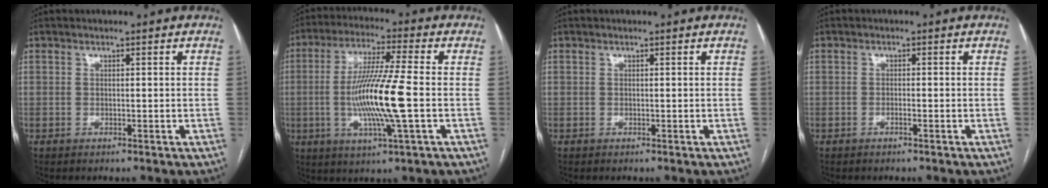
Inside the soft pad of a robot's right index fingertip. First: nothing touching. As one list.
[{"total": 13.0, "force": [-1.7, -0.1, 12.9], "torque": [-0.254, -0.008, -0.038]}, {"total": 0.0}, {"total": 0.8, "force": [-0.6, -0.1, 0.6], "torque": [-0.013, 0.001, -0.010]}]